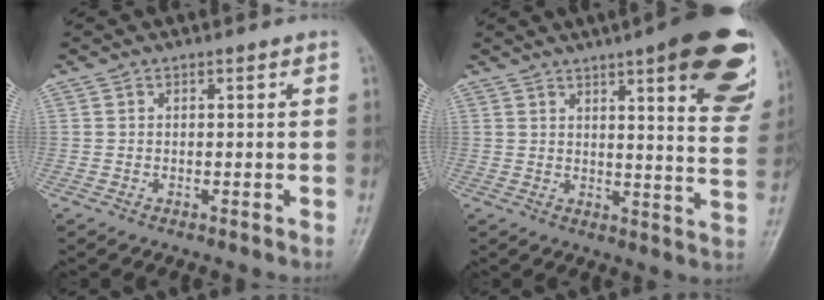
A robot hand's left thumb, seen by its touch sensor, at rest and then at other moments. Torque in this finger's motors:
{"motor_torque": [0.92, 0.37, 1.66, -1.10, 0.06]}